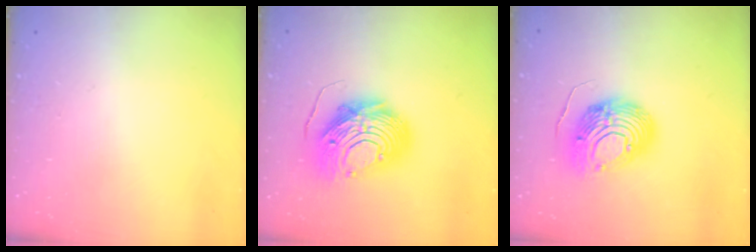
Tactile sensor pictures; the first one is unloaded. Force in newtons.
{"total": 15.2, "press": 15.1, "slide": 1.3}
{"total": 13.7, "press": 13.7, "slide": 1.2}